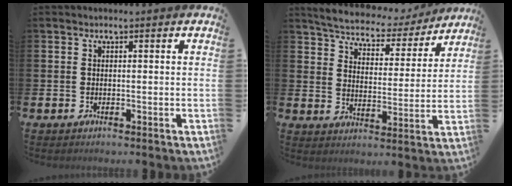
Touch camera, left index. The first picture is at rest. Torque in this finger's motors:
{"motor_torque": [1.10, -1.04, 0.19, 0.07]}